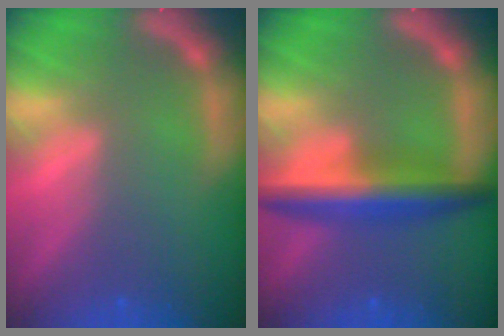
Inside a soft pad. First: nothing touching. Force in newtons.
{"total": 6.0}